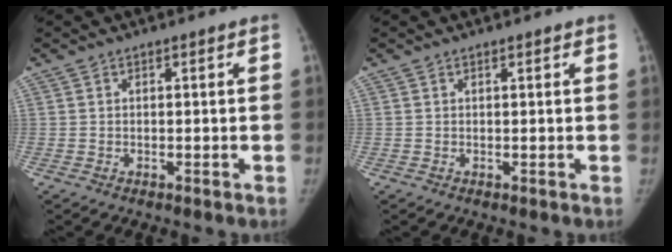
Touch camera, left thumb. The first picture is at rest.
{"total": 0.8, "force": [0.7, 0.2, 0.4], "torque": [-0.005, -0.002, 0.011]}